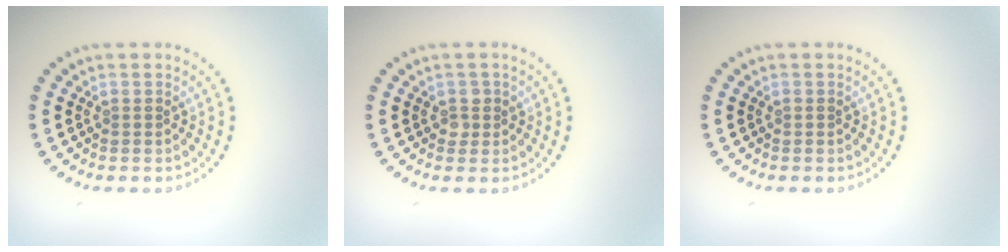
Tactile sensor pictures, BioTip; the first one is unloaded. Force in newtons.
{"total": 1.1, "press": 1.0, "slide": 0.4}
{"total": 0.0}